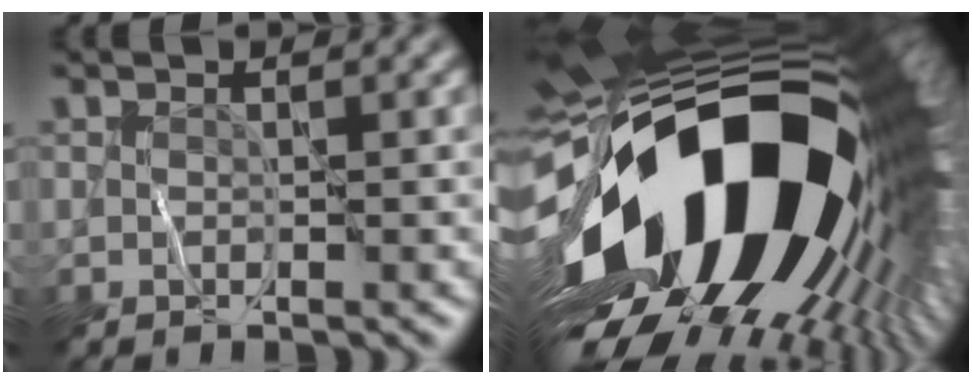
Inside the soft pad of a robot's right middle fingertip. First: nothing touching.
{"total": 21.5, "force": [-2.9, 11.9, 17.7], "torque": [-0.315, -0.064, -0.045]}